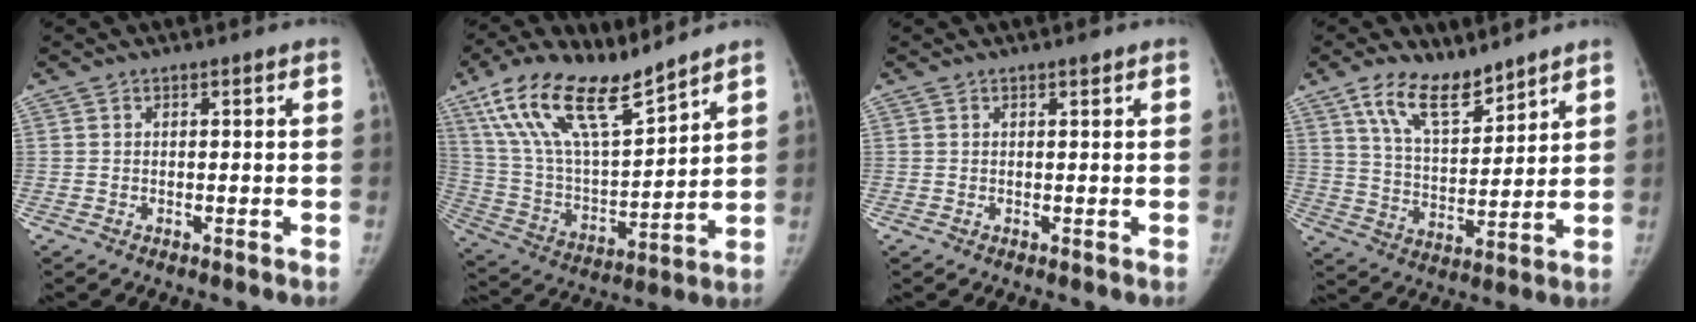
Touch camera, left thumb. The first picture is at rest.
{"total": 19.8, "force": [13.8, 6.3, 12.6], "torque": [-0.214, -0.053, 0.266]}
{"total": 0.7, "force": [0.5, 0.2, 0.4], "torque": [-0.008, -0.003, 0.008]}
{"total": 11.8, "force": [8.5, 4.9, 6.4], "torque": [-0.094, -0.054, 0.165]}